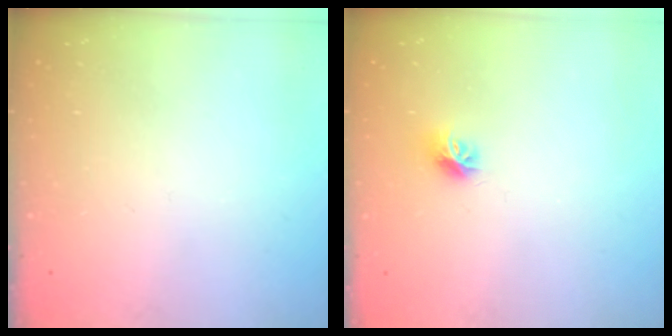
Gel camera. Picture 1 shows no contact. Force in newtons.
{"total": 7.4, "press": 7.3, "slide": 0.6}